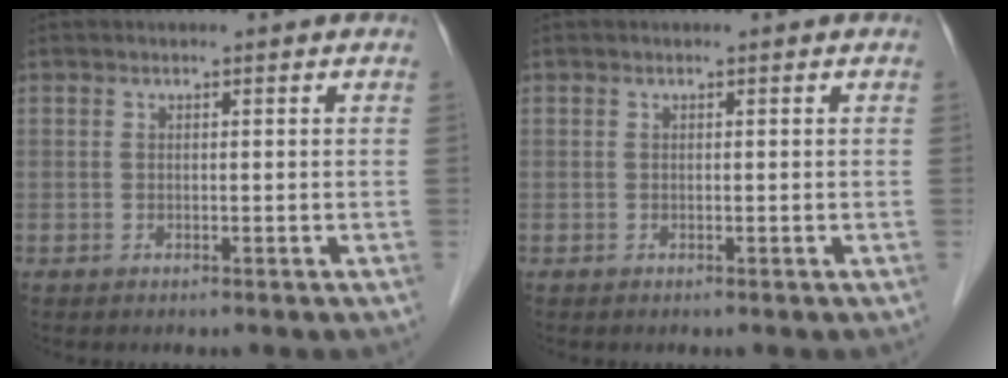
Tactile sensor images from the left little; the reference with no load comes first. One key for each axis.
{"total": 0.0}